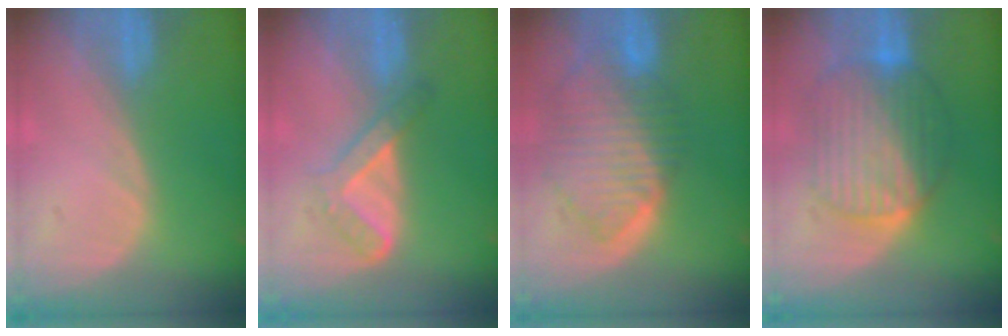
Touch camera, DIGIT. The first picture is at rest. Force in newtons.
{"total": 4.5, "press": 4.4, "slide": 0.7}
{"total": 9.9, "press": 8.4, "slide": 5.2}
{"total": 9.9, "press": 9.8, "slide": 1.0}